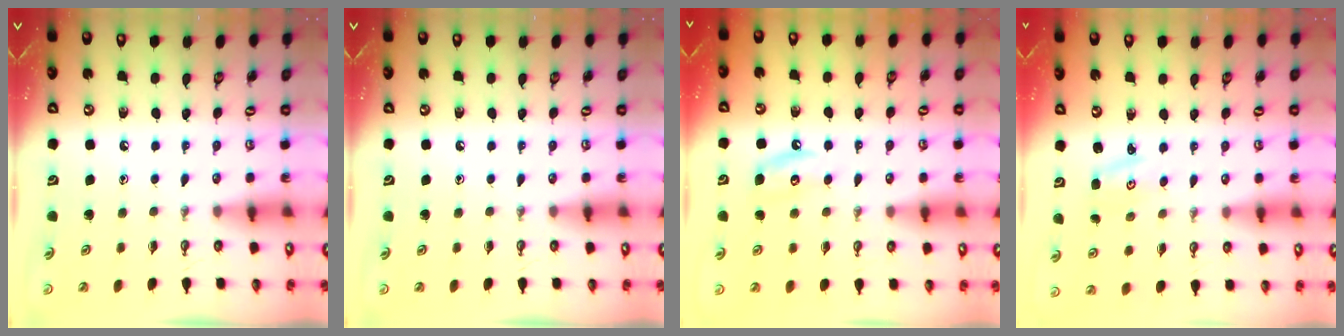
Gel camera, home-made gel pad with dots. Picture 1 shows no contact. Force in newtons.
{"total": 0.0}
{"total": 6.0, "press": 6.0, "slide": 0.6}
{"total": 2.5, "press": 2.5, "slide": 0.4}